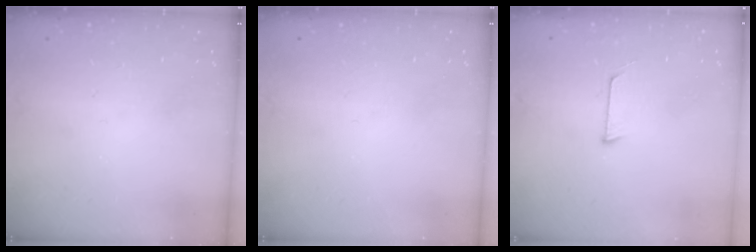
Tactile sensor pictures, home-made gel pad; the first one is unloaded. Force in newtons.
{"total": 0.0}
{"total": 3.9, "press": 3.9, "slide": 0.4}